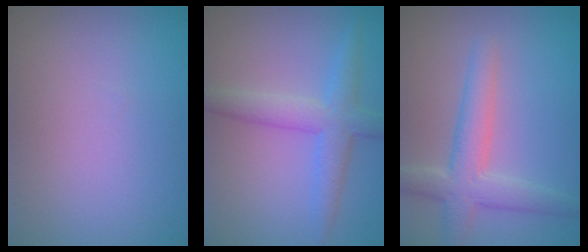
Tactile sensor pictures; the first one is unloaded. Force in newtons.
{"total": 3.8, "press": 3.8, "slide": 0.0}
{"total": 4.2, "press": 4.2, "slide": 0.0}